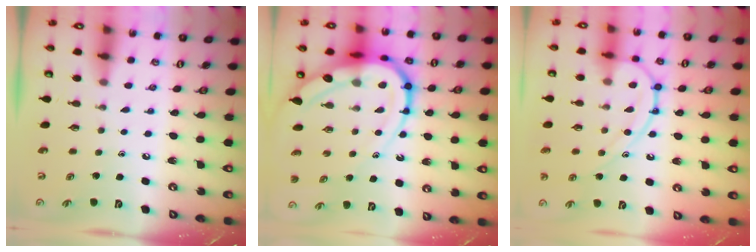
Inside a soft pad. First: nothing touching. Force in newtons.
{"total": 18.6, "press": 18.5, "slide": 1.9}
{"total": 12.6, "press": 12.6, "slide": 0.5}